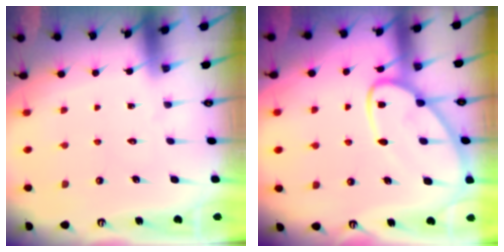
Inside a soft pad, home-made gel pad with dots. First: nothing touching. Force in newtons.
{"total": 11.9, "press": 11.8, "slide": 1.2}